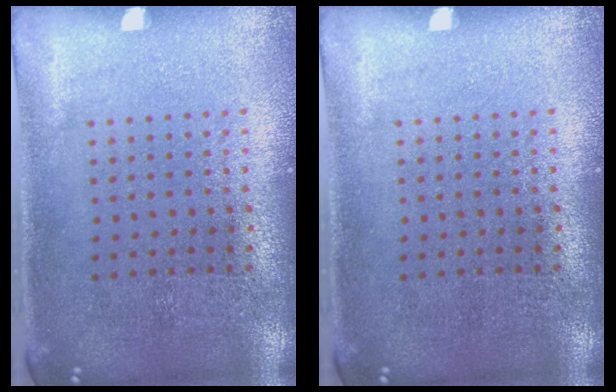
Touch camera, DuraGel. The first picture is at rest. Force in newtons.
{"total": 0.0}